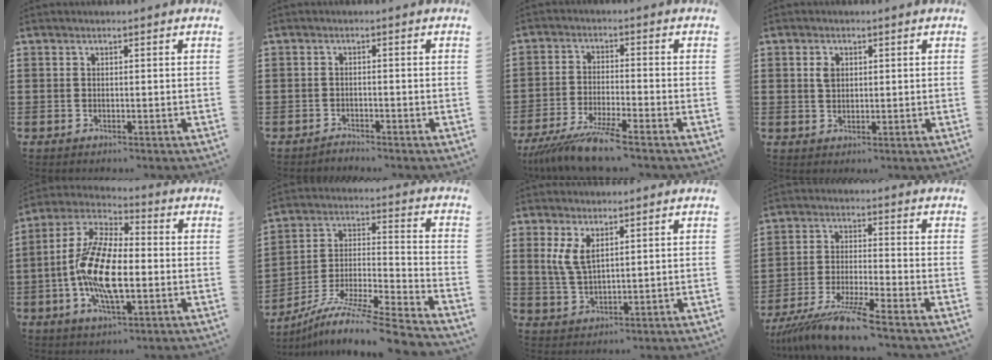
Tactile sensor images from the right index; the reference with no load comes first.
{"total": 1.2, "force": [-1.2, 0.0, -0.1], "torque": [-0.002, 0.003, -0.027]}
{"total": 6.9, "force": [-5.8, -0.4, 3.7], "torque": [-0.087, -0.020, -0.113]}
{"total": 2.1, "force": [0.7, 1.4, 1.5], "torque": [-0.033, 0.006, 0.012]}
{"total": 12.8, "force": [-2.3, 5.1, 11.5], "torque": [-0.268, -0.012, -0.051]}
{"total": 9.3, "force": [-8.1, 0.0, 4.6], "torque": [-0.078, 0.002, -0.166]}
{"total": 4.5, "force": [2.0, 2.1, 3.5], "torque": [-0.091, -0.001, 0.031]}
{"total": 8.4, "force": [-7.1, -0.6, 4.5], "torque": [-0.098, -0.014, -0.141]}